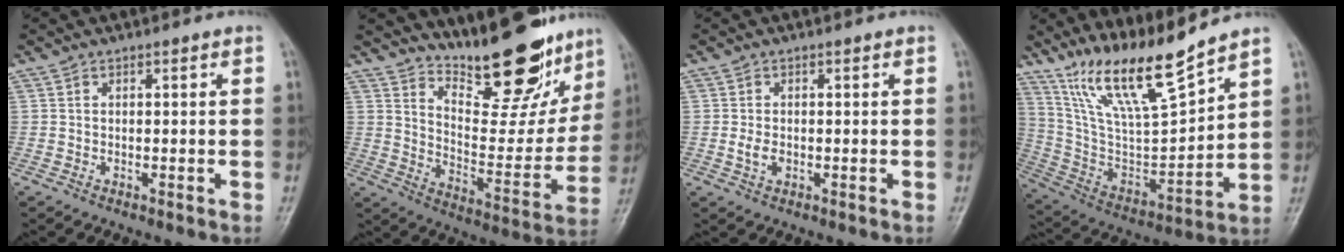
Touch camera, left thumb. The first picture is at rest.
{"total": 19.6, "force": [15.6, 6.5, 10.0], "torque": [-0.093, -0.111, 0.237]}
{"total": 2.2, "force": [-0.2, 1.5, 1.6], "torque": [-0.030, -0.002, -0.003]}
{"total": 16.6, "force": [13.5, 1.6, 9.6], "torque": [-0.161, -0.077, 0.270]}